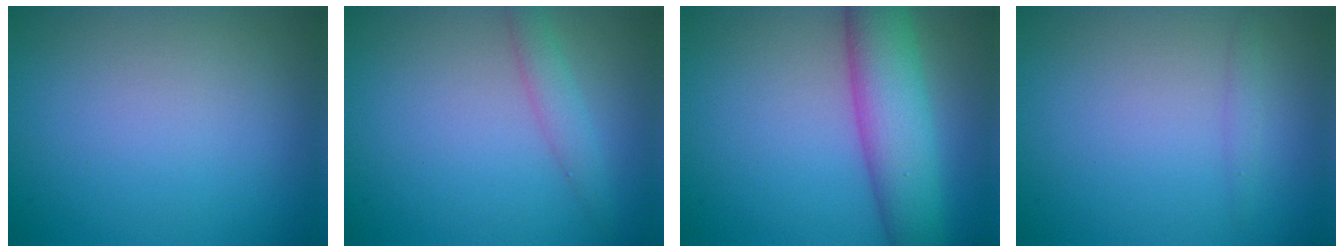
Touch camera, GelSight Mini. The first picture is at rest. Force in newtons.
{"total": 1.9, "press": 1.9, "slide": 0.2}
{"total": 7.5, "press": 7.5, "slide": 0.2}
{"total": 0.8, "press": 0.8, "slide": 0.0}